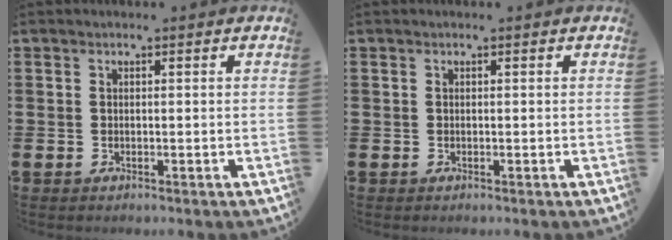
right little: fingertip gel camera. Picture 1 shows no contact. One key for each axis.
{"total": 0.0}